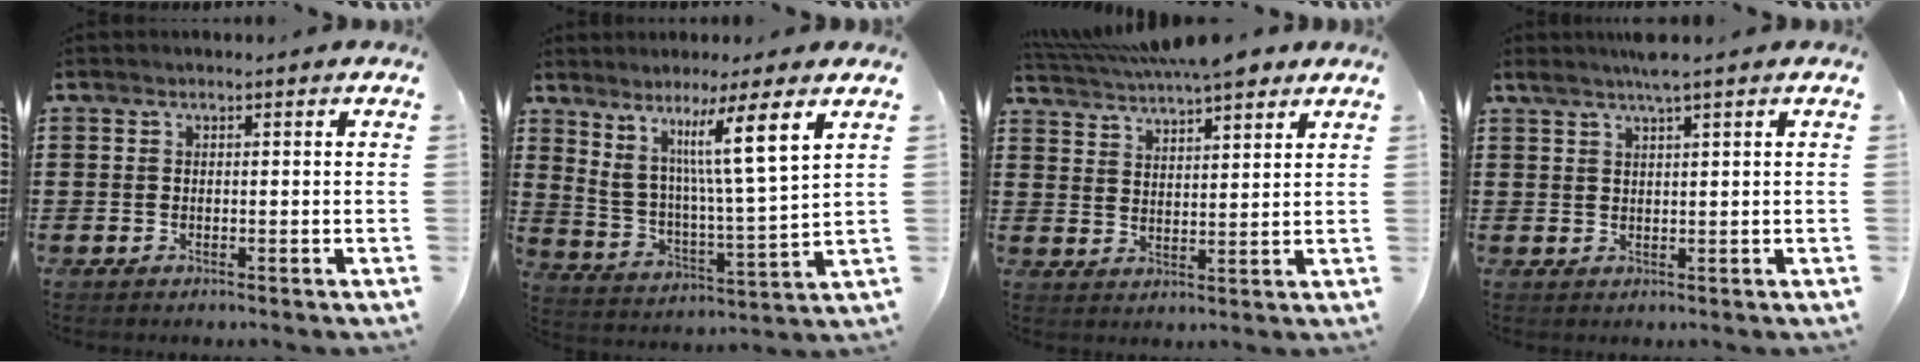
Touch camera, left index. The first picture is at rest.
{"total": 9.2, "force": [6.1, -0.3, 6.8], "torque": [-0.138, -0.036, 0.094]}
{"total": 6.0, "force": [5.3, 1.2, 2.4], "torque": [-0.065, -0.012, 0.097]}
{"total": 3.4, "force": [2.4, -0.4, 2.3], "torque": [-0.049, 0.002, 0.043]}